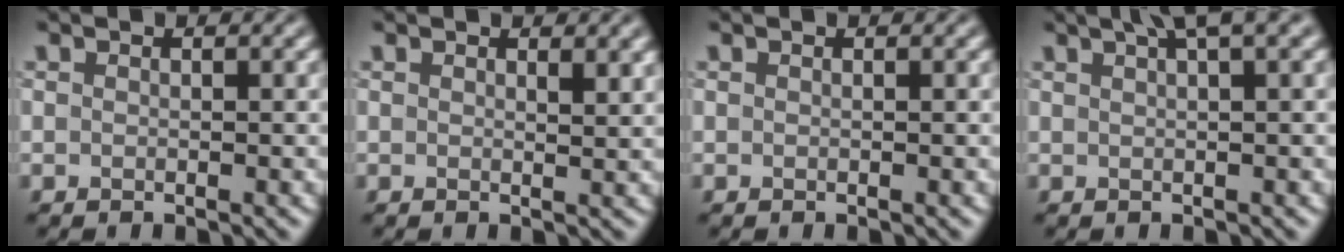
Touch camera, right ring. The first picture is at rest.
{"total": 1.1, "force": [0.8, 0.2, 0.8], "torque": [-0.008, -0.001, 0.013]}
{"total": 0.0}
{"total": 3.6, "force": [2.4, 0.5, 2.6], "torque": [-0.026, 0.013, 0.037]}